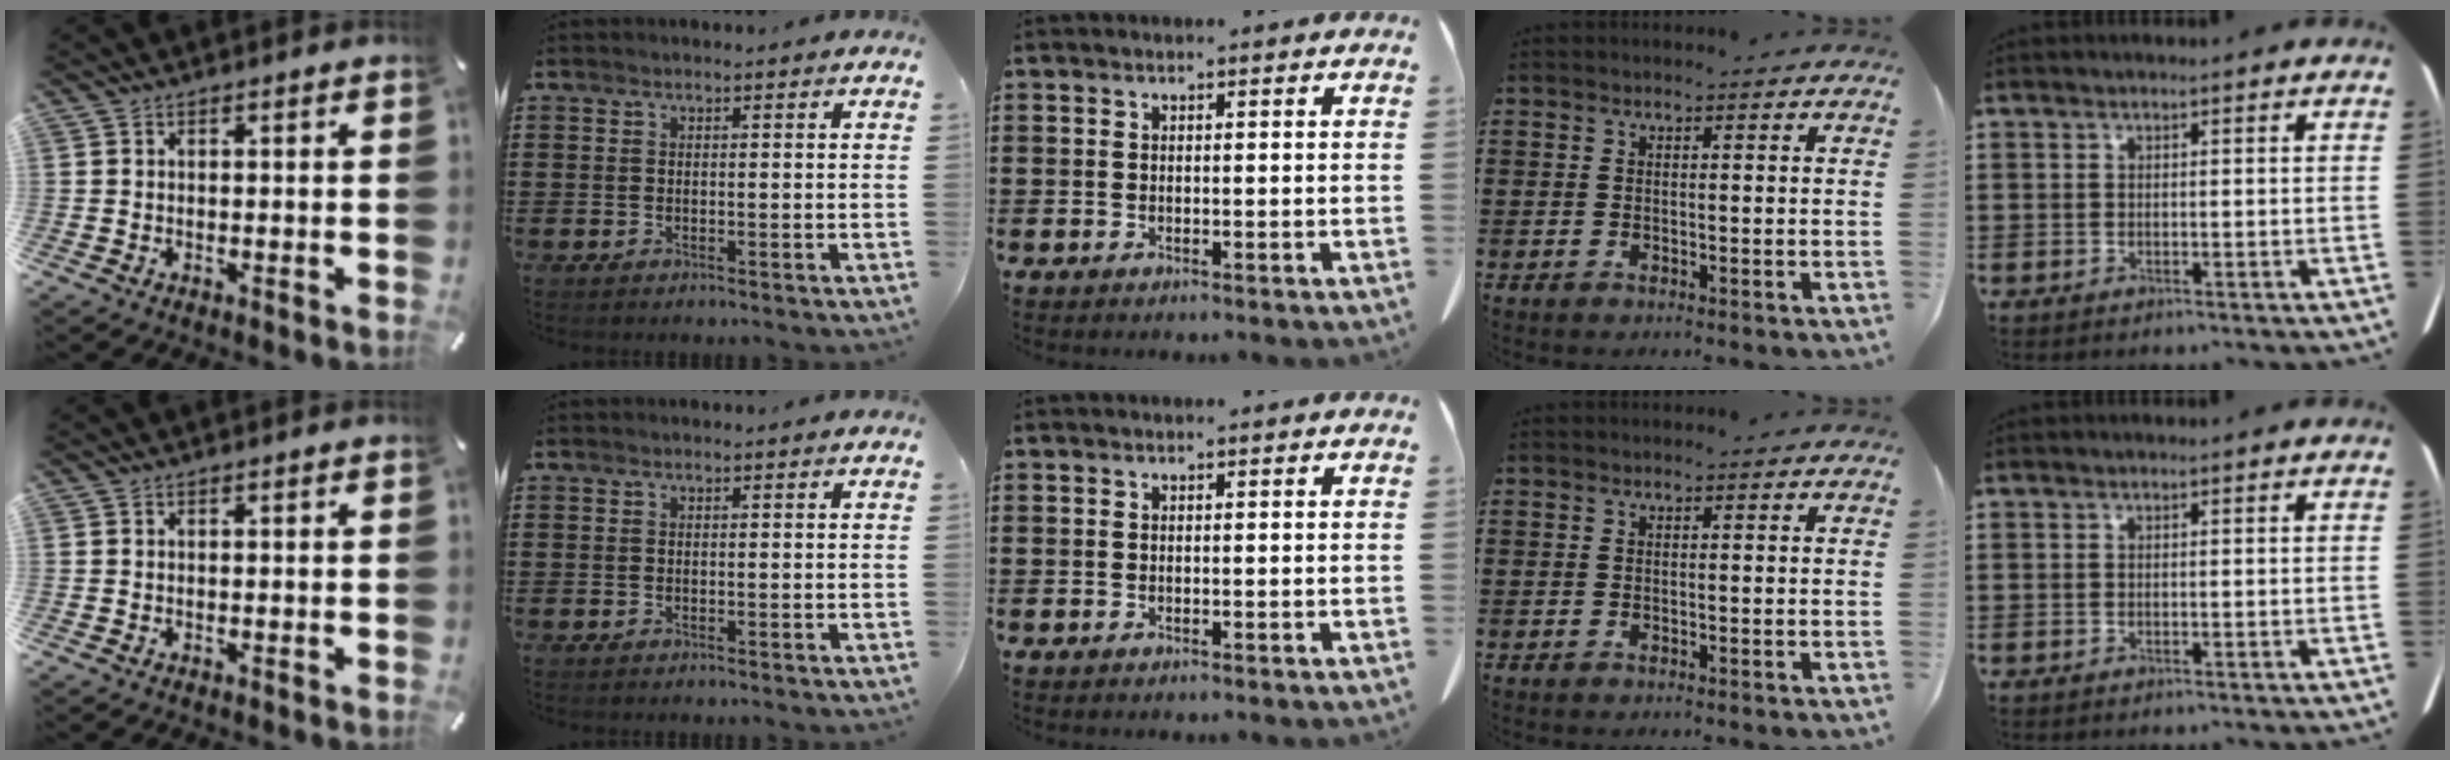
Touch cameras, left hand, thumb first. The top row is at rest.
{}